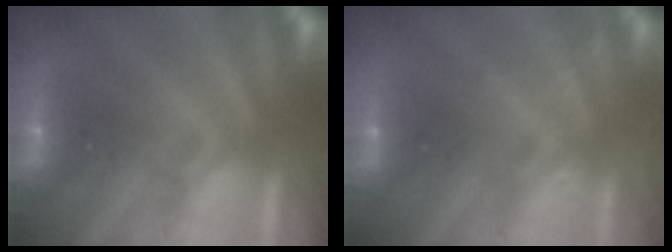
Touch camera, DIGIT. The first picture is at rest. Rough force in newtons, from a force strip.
{"total": 2.0}